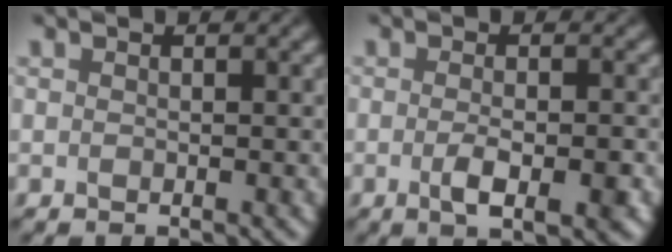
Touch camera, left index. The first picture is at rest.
{"total": 3.6, "force": [-1.1, 1.0, 3.3], "torque": [-0.059, -0.007, -0.018]}